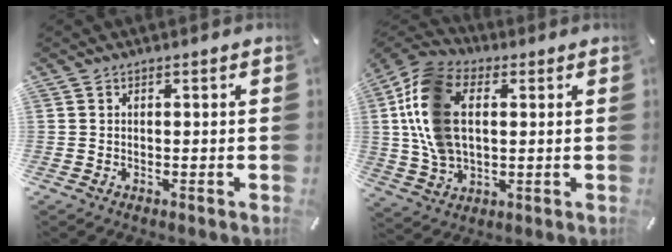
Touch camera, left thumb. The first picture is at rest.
{"total": 16.0, "force": [2.4, 11.0, 11.3], "torque": [-0.266, 0.012, 0.043]}